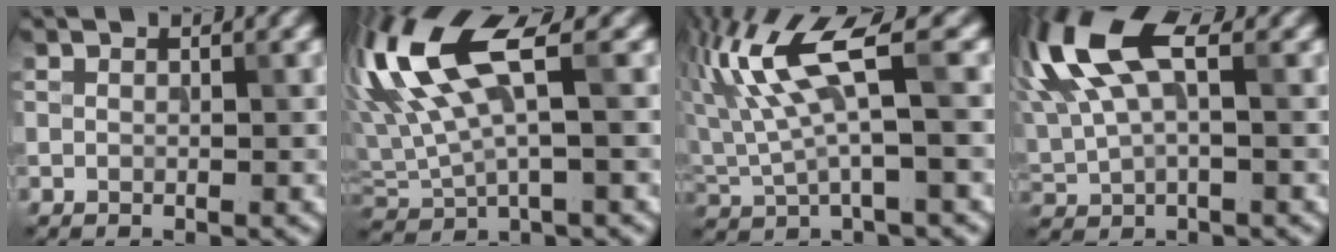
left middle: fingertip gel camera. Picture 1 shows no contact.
{"total": 9.1, "force": [2.5, 3.0, 8.1], "torque": [-0.183, 0.014, 0.045]}
{"total": 7.3, "force": [2.3, 1.9, 6.7], "torque": [-0.149, 0.010, 0.044]}
{"total": 8.7, "force": [3.5, 3.7, 7.1], "torque": [-0.174, 0.014, 0.064]}